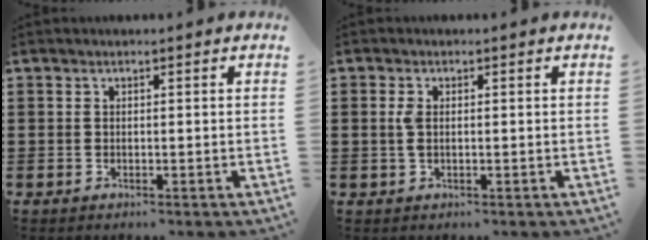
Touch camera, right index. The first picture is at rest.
{"total": 2.2, "force": [0.3, 1.0, 1.9], "torque": [-0.048, 0.002, 0.000]}